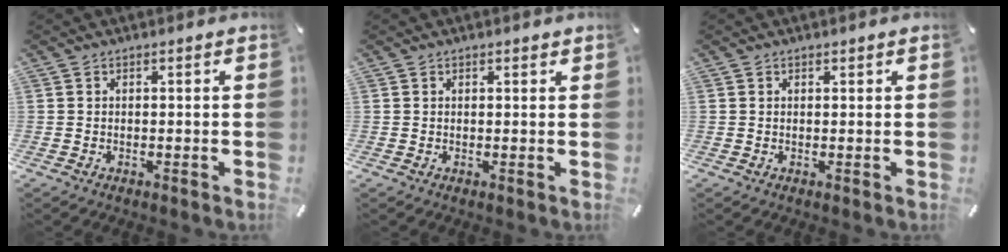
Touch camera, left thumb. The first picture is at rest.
{"total": 0.6, "force": [0.3, 0.4, 0.2], "torque": [0.004, -0.002, 0.005]}
{"total": 0.5, "force": [0.3, 0.4, 0.1], "torque": [-0.001, 0.002, 0.006]}